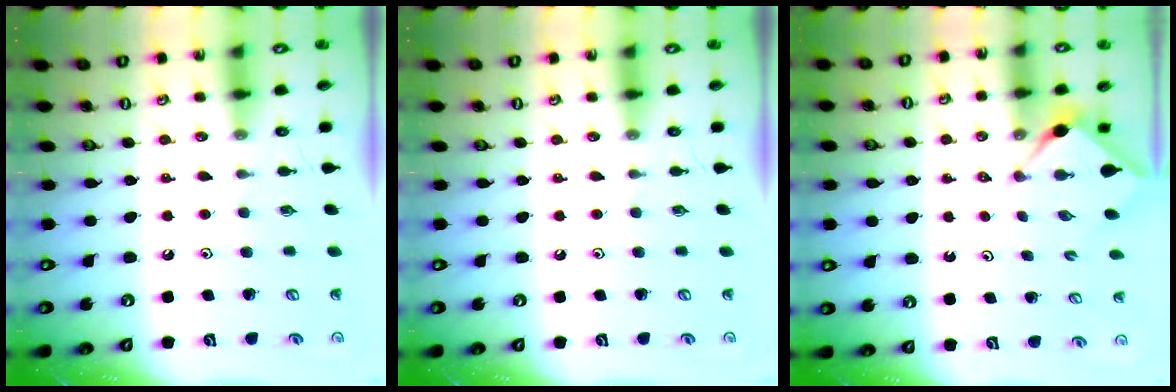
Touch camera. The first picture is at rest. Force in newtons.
{"total": 0.0}
{"total": 3.0, "press": 3.0, "slide": 0.4}